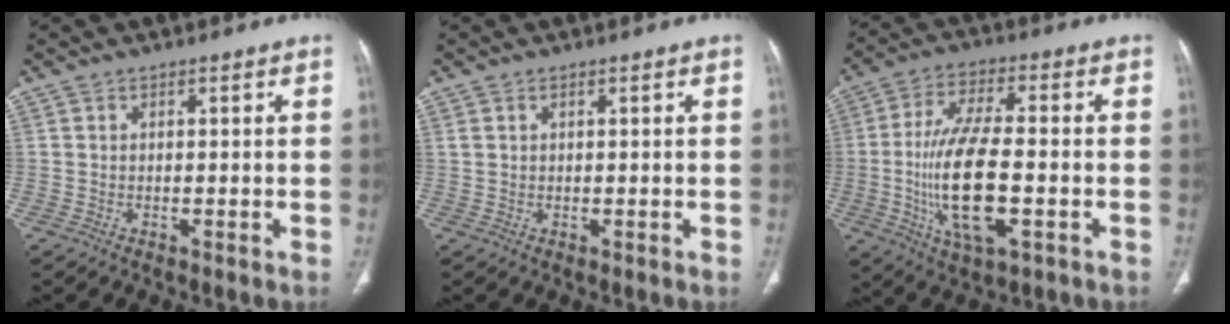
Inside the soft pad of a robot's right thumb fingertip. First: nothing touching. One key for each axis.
{"total": 1.1, "fx": 0.5, "fy": 0.6, "fz": 0.7, "tx": -0.019, "ty": 0.009, "tz": 0.015}
{"total": 16.1, "fx": -3.0, "fy": 6.0, "fz": 14.7, "tx": -0.290, "ty": 0.004, "tz": -0.052}